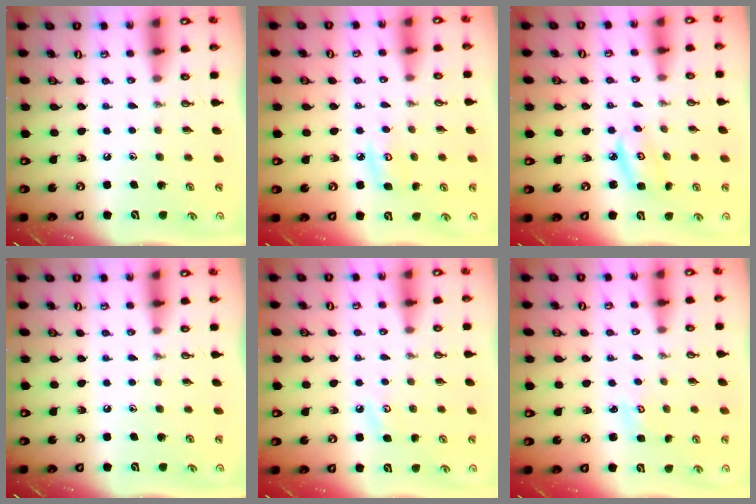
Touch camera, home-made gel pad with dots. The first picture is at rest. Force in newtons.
{"total": 6.3, "press": 6.3, "slide": 0.5}
{"total": 4.6, "press": 4.6, "slide": 0.2}
{"total": 0.0}
{"total": 4.0, "press": 3.9, "slide": 0.6}
{"total": 1.8, "press": 1.8, "slide": 0.2}